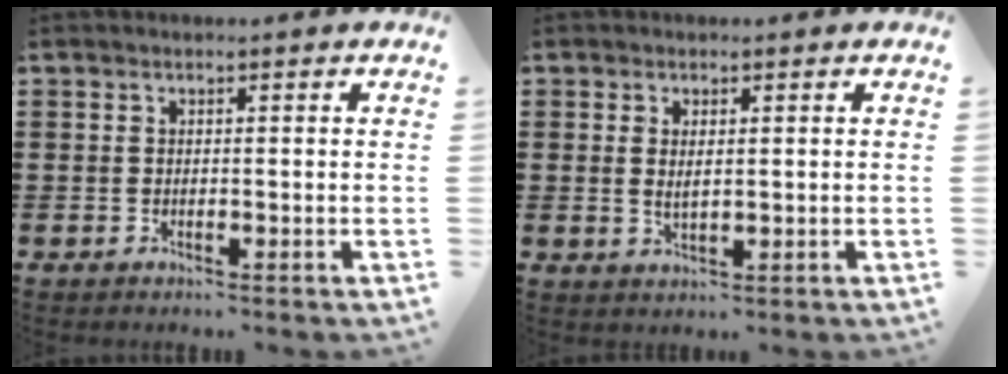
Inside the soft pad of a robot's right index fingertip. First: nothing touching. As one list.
[{"total": 2.0, "force": [0.5, 0.8, 1.8], "torque": [-0.036, 0.004, 0.008]}]